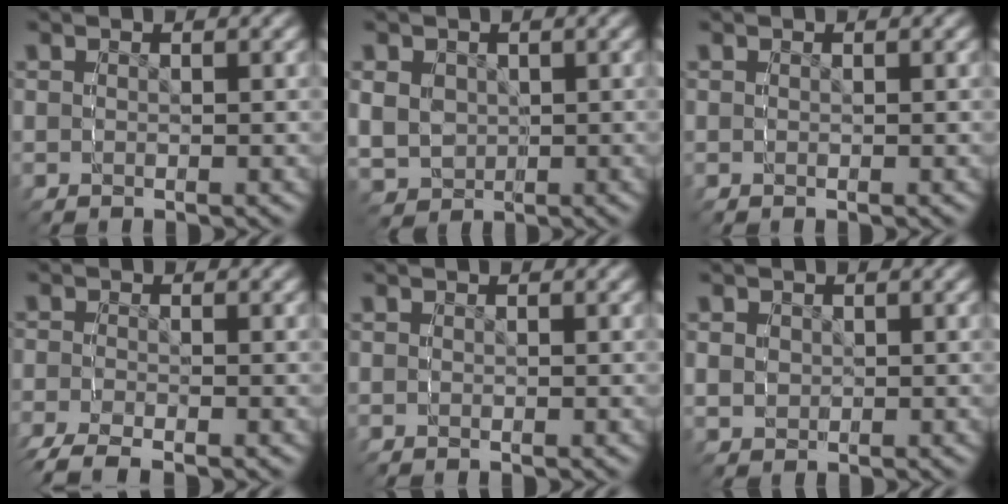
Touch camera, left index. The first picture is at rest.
{"total": 5.9, "force": [0.0, 5.4, 2.4], "torque": [-0.060, -0.032, 0.013]}
{"total": 0.0}
{"total": 4.1, "force": [-3.2, 1.8, 1.7], "torque": [-0.036, -0.011, -0.050]}
{"total": 0.5, "force": [-0.2, 0.5, 0.0], "torque": [-0.004, -0.001, -0.004]}
{"total": 2.1, "force": [0.3, 1.9, 0.7], "torque": [-0.014, -0.008, 0.010]}